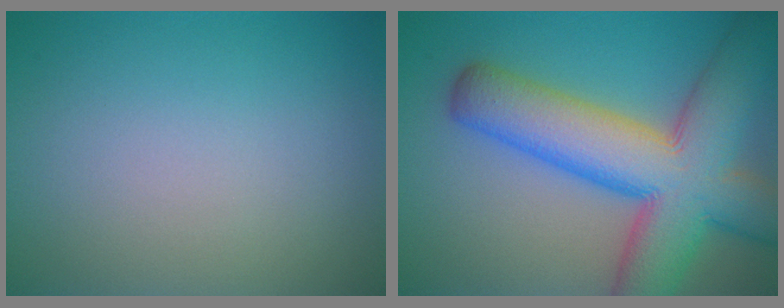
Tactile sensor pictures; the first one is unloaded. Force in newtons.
{"total": 12.6, "press": 12.6, "slide": 0.6}